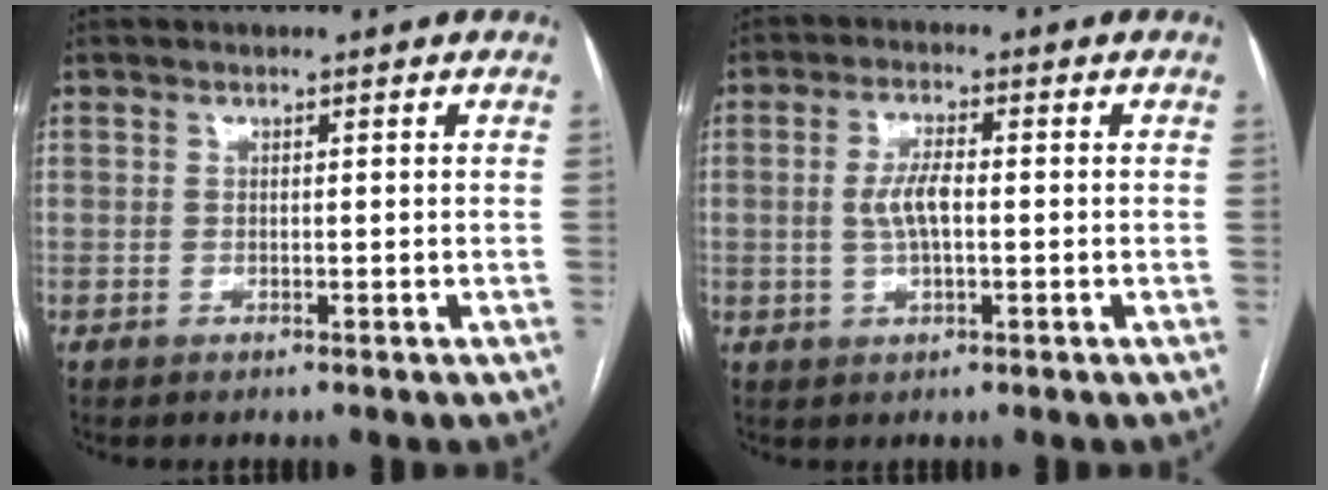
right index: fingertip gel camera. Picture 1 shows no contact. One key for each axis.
{"total": 4.5, "fx": -0.1, "fy": 1.4, "fz": 4.3, "tx": -0.095, "ty": 0.003, "tz": -0.001}